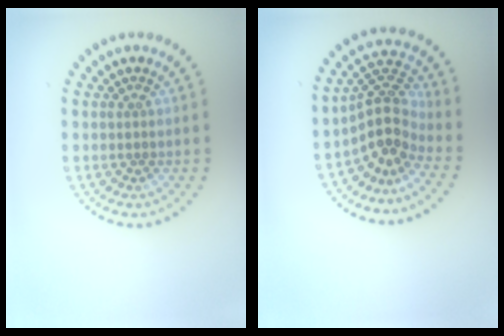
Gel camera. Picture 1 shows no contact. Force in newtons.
{"total": 3.8, "press": 2.7, "slide": 2.7}